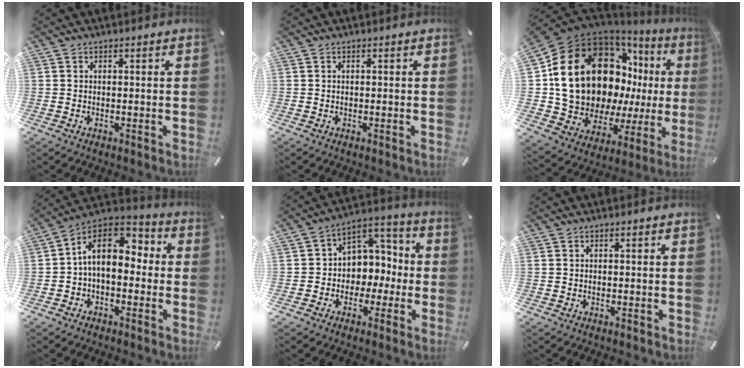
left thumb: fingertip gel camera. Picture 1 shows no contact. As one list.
[{"total": 0.0}, {"total": 26.5, "force": [4.9, 18.5, 18.3], "torque": [-0.349, -0.050, 0.116]}, {"total": 11.2, "force": [1.3, 7.8, 7.9], "torque": [-0.136, 0.001, 0.022]}, {"total": 7.9, "force": [-0.9, 7.8, 1.2], "torque": [-0.018, 0.006, -0.013]}, {"total": 0.0}]